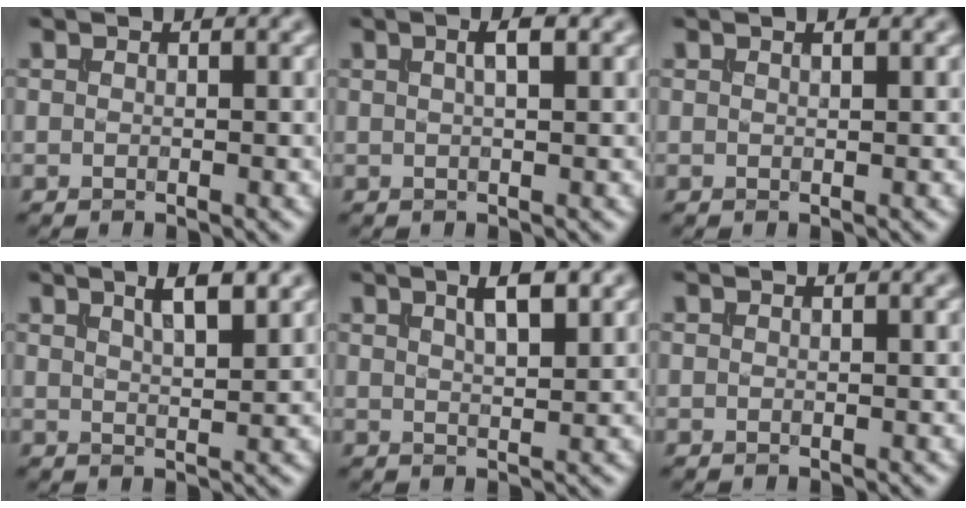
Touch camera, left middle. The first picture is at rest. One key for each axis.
{"total": 2.1, "fx": 0.8, "fy": 0.5, "fz": 1.9, "tx": -0.025, "ty": 0.006, "tz": 0.009}
{"total": 0.7, "fx": 0.5, "fy": 0.2, "fz": 0.4, "tx": -0.004, "ty": 0.002, "tz": 0.005}
{"total": 3.9, "fx": 2.2, "fy": 1.0, "fz": 3.0, "tx": -0.038, "ty": 0.009, "tz": 0.029}
{"total": 3.5, "fx": 1.8, "fy": 1.0, "fz": 2.9, "tx": -0.043, "ty": 0.006, "tz": 0.029}
{"total": 0.0}